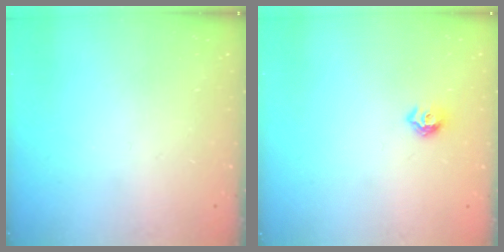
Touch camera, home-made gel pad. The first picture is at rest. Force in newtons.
{"total": 6.9, "press": 6.8, "slide": 0.9}